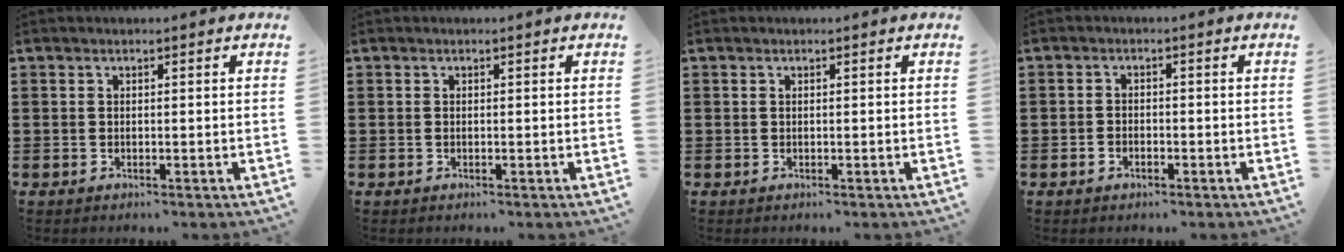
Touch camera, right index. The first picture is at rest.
{"total": 0.0}
{"total": 0.0}
{"total": 1.1, "force": [-0.8, 0.7, 0.4], "torque": [-0.010, -0.001, -0.016]}